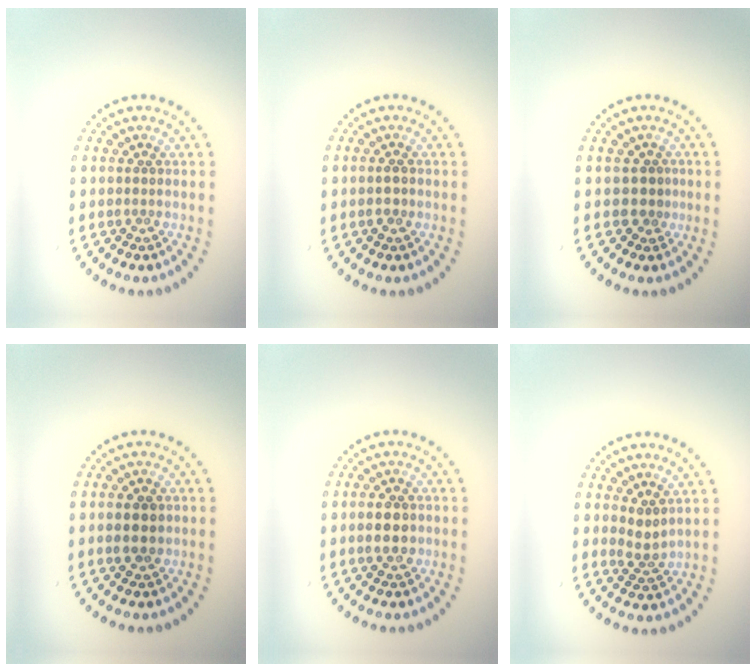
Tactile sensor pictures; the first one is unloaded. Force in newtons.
{"total": 1.2, "press": 1.1, "slide": 0.5}
{"total": 1.3, "press": 1.0, "slide": 0.8}
{"total": 2.1, "press": 2.1, "slide": 0.1}
{"total": 2.8, "press": 2.8, "slide": 0.1}
{"total": 1.7, "press": 1.3, "slide": 1.0}